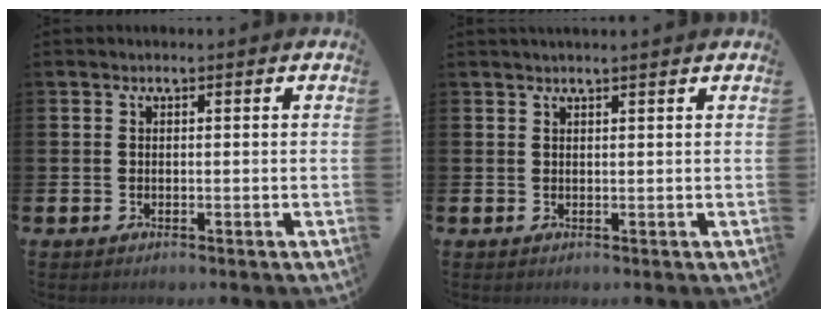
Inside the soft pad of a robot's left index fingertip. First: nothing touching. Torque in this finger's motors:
{"motor_torque": [0.91, -1.23, -0.04, 0.06]}